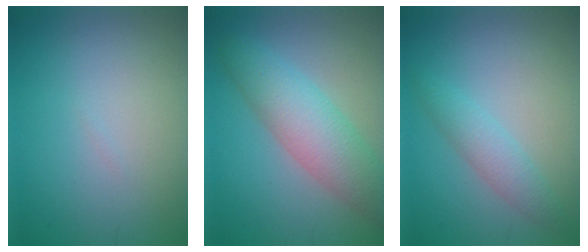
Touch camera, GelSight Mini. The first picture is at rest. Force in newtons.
{"total": 5.8, "press": 5.8, "slide": 0.2}
{"total": 2.4, "press": 2.4, "slide": 0.1}